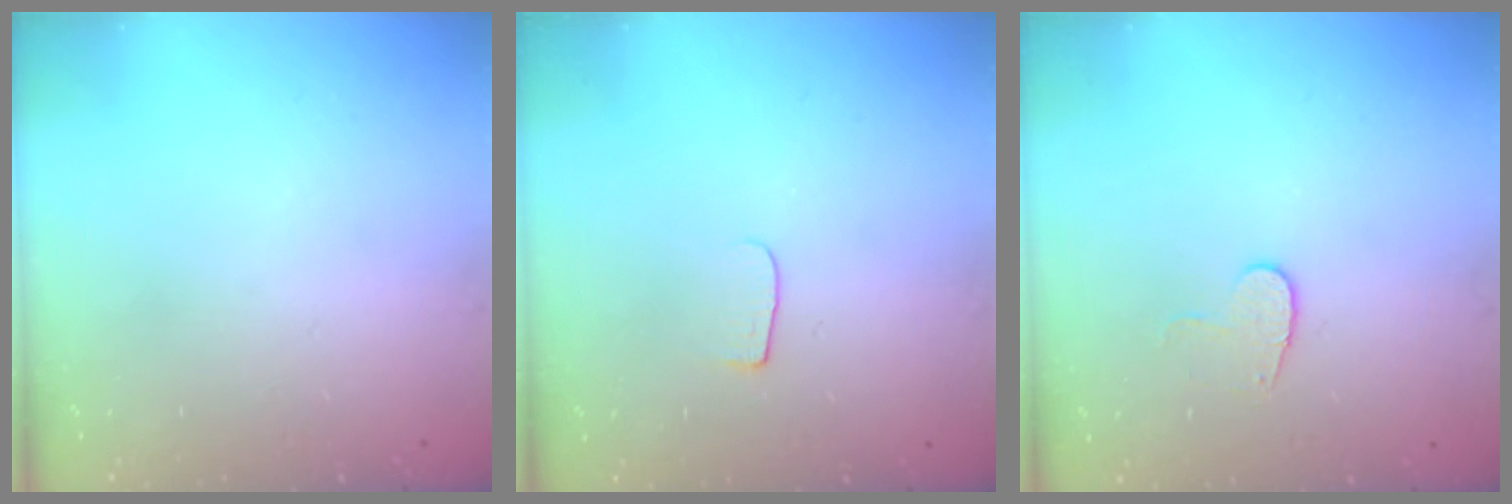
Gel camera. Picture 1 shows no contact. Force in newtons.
{"total": 4.5, "press": 4.4, "slide": 0.6}
{"total": 7.7, "press": 7.6, "slide": 0.5}